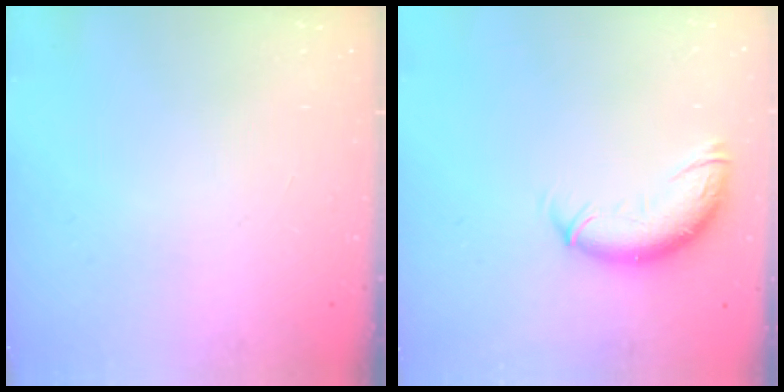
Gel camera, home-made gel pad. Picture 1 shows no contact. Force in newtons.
{"total": 10.3, "press": 10.3, "slide": 1.2}